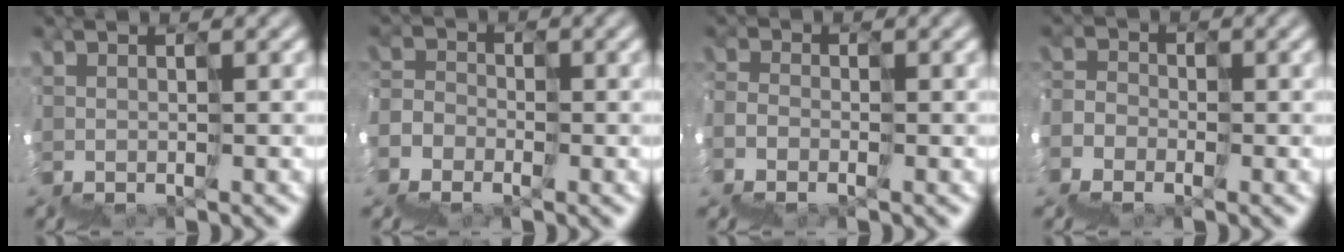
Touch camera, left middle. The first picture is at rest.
{"total": 6.7, "force": [-5.6, 3.2, -1.7], "torque": [0.032, -0.016, -0.091]}
{"total": 3.6, "force": [-3.3, 1.4, -0.2], "torque": [0.010, -0.010, -0.054]}
{"total": 6.1, "force": [-5.3, 2.8, -1.5], "torque": [0.032, -0.012, -0.080]}